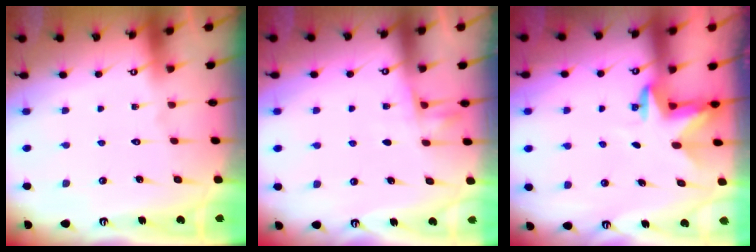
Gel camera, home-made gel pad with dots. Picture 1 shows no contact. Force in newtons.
{"total": 5.7, "press": 5.5, "slide": 1.3}
{"total": 3.3, "press": 3.2, "slide": 0.7}